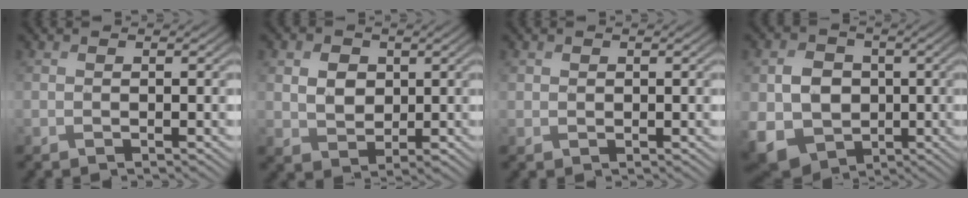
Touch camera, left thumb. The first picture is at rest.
{"total": 4.9, "force": [1.3, 3.9, 2.8], "torque": [-0.074, 0.004, 0.014]}
{"total": 0.9, "force": [0.5, 0.7, 0.2], "torque": [-0.004, -0.003, 0.012]}
{"total": 10.6, "force": [-1.6, 9.0, 5.5], "torque": [-0.144, -0.028, -0.033]}